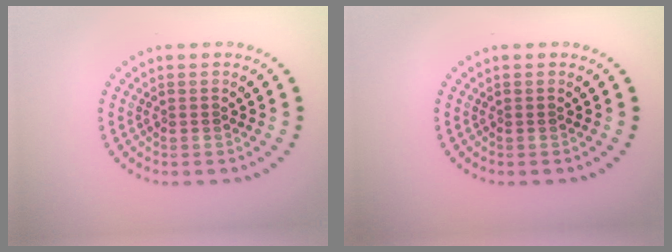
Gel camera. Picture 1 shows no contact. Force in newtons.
{"total": 0.0}